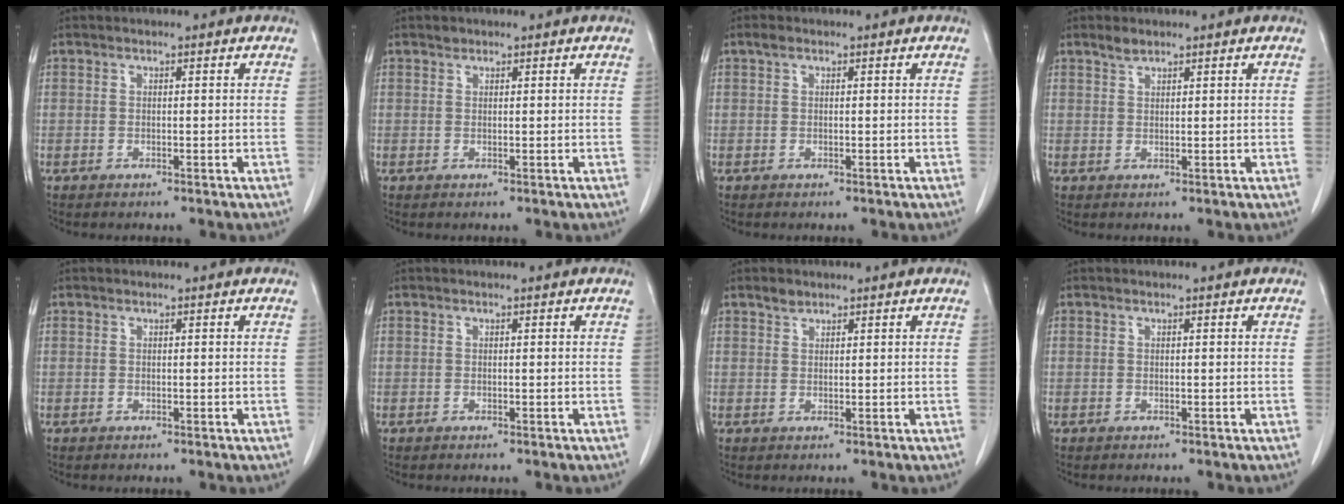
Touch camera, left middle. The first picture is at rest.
{"total": 0.6, "force": [0.5, 0.3, 0.0], "torque": [-0.003, 0.000, 0.008]}
{"total": 0.8, "force": [0.5, 0.4, 0.5], "torque": [-0.013, 0.012, 0.010]}
{"total": 1.5, "force": [1.3, 0.5, 0.6], "torque": [-0.014, 0.001, 0.027]}
{"total": 0.0}
{"total": 0.0}
{"total": 1.3, "force": [1.1, 0.6, 0.3], "torque": [-0.008, 0.000, 0.021]}
{"total": 0.0}